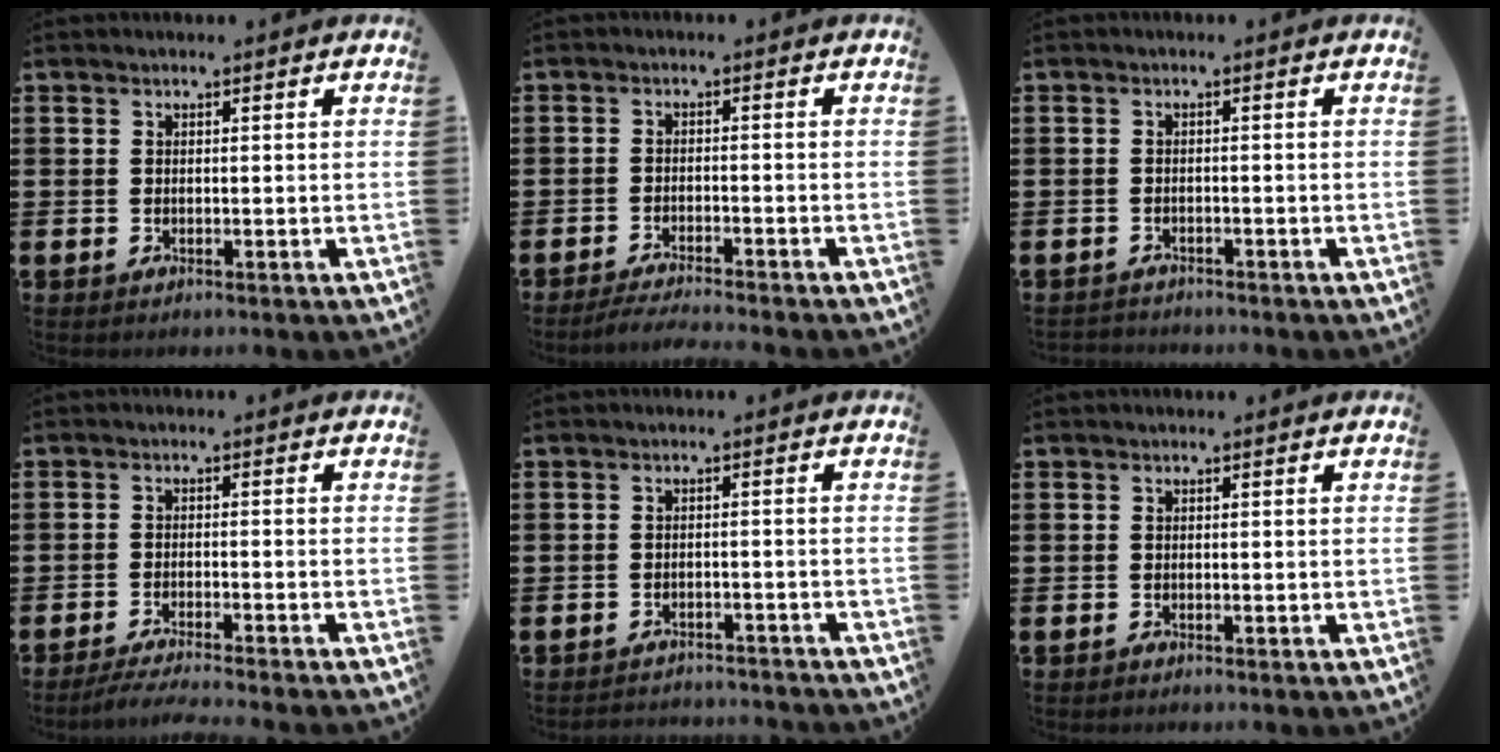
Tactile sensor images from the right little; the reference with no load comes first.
{"total": 2.0, "force": [-1.9, -0.2, 0.7], "torque": [-0.011, 0.004, -0.037]}
{"total": 1.0, "force": [-0.9, 0.1, -0.1], "torque": [0.000, 0.002, -0.021]}
{"total": 2.4, "force": [-2.1, -0.3, 1.2], "torque": [-0.017, 0.000, -0.039]}
{"total": 1.7, "force": [-1.7, -0.1, -0.2], "torque": [-0.003, 0.003, -0.038]}
{"total": 0.0}